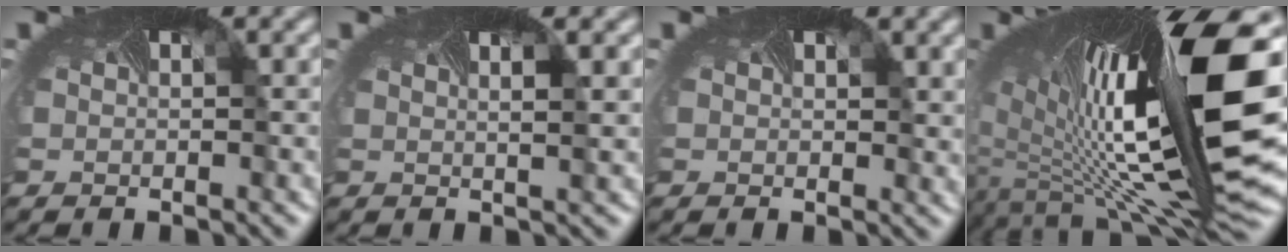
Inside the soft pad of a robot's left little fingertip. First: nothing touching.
{"total": 1.2, "force": [0.3, 0.2, 1.2], "torque": [-0.016, -0.006, -0.002]}
{"total": 0.7, "force": [0.6, 0.2, 0.2], "torque": [-0.012, -0.010, 0.006]}
{"total": 16.4, "force": [1.3, 5.2, 15.5], "torque": [-0.261, -0.007, 0.026]}